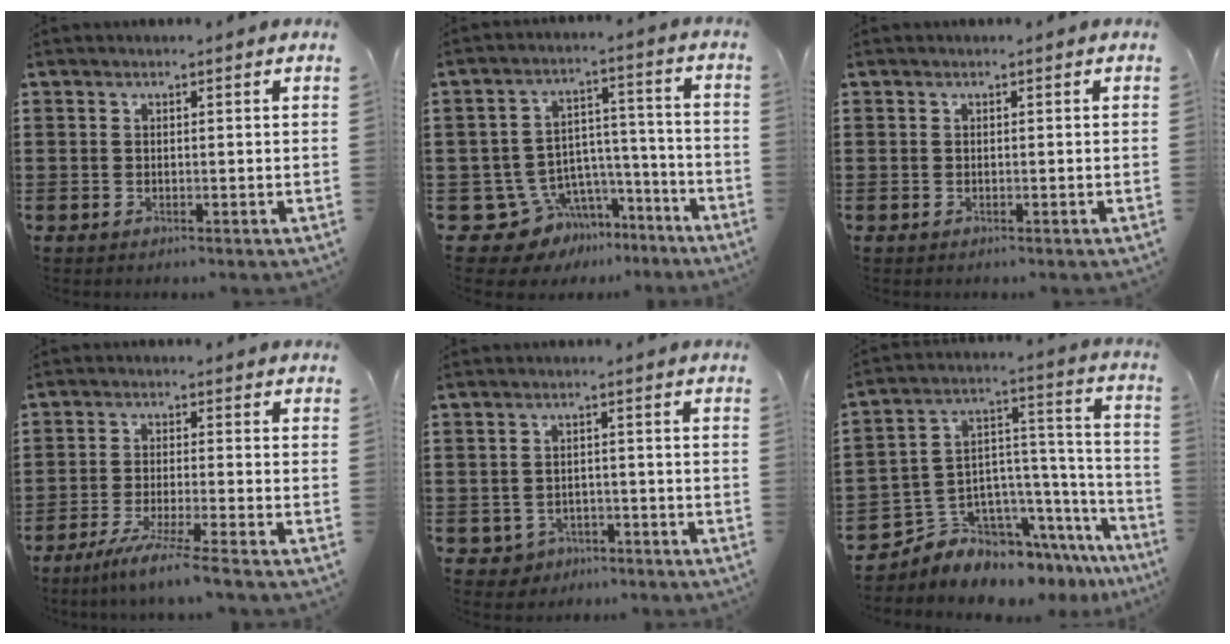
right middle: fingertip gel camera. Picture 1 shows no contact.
{"total": 8.2, "force": [-5.8, 5.6, 1.3], "torque": [-0.048, 0.008, -0.104]}
{"total": 0.0}
{"total": 5.2, "force": [-4.3, -0.8, 2.9], "torque": [-0.058, -0.023, -0.078]}
{"total": 2.0, "force": [-1.7, 1.1, 0.1], "torque": [-0.012, -0.002, -0.038]}
{"total": 5.8, "force": [-5.1, 2.8, 0.0], "torque": [-0.012, -0.014, -0.097]}